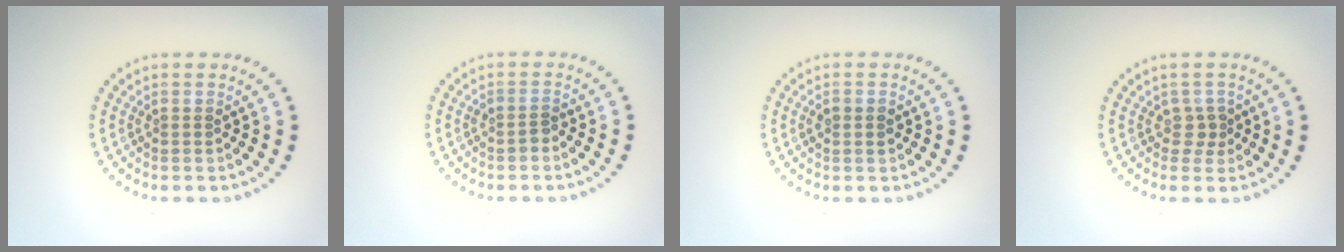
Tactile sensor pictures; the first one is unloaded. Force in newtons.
{"total": 0.9, "press": 0.8, "slide": 0.5}
{"total": 1.0, "press": 1.0, "slide": 0.1}
{"total": 1.3, "press": 1.0, "slide": 0.8}